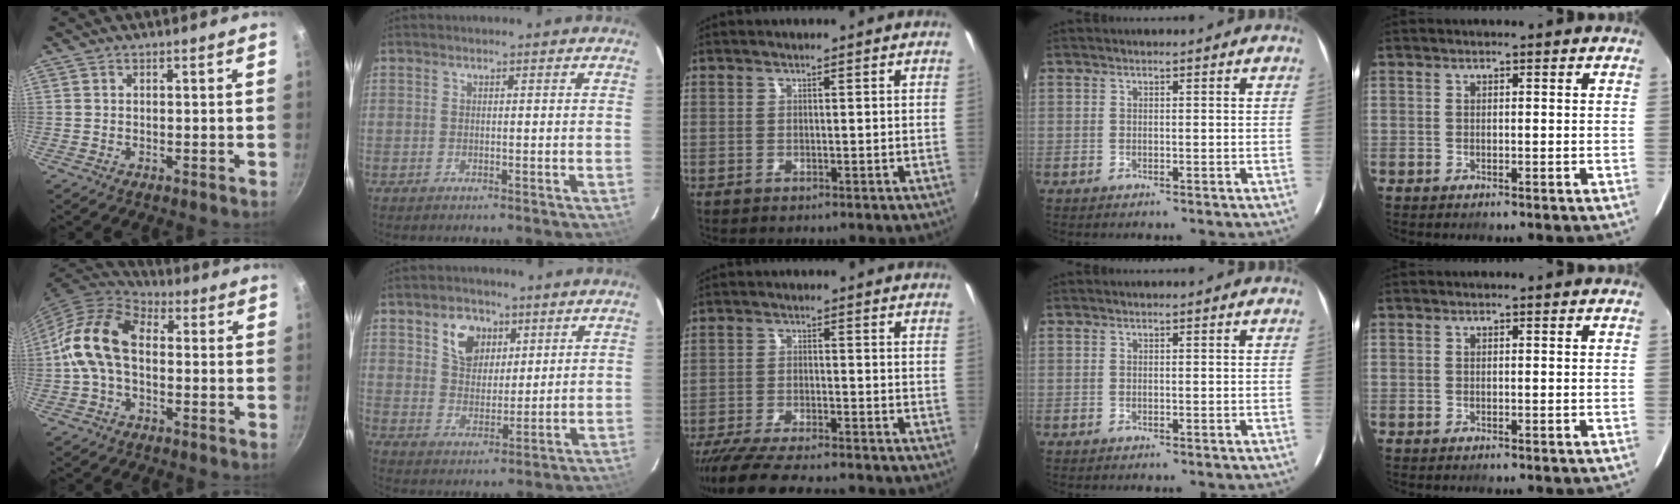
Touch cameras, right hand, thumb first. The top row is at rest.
{"thumb": {"total": 13.4, "force": [-0.4, 8.8, 10.1], "torque": [-0.174, 0.035, -0.029]}, "index": {"total": 7.9, "force": [3.9, 5.7, 3.9], "torque": [-0.064, 0.015, 0.073]}, "middle": {"total": 13.1, "force": [-11.5, 1.7, 6.1], "torque": [-0.130, -0.031, -0.187]}}